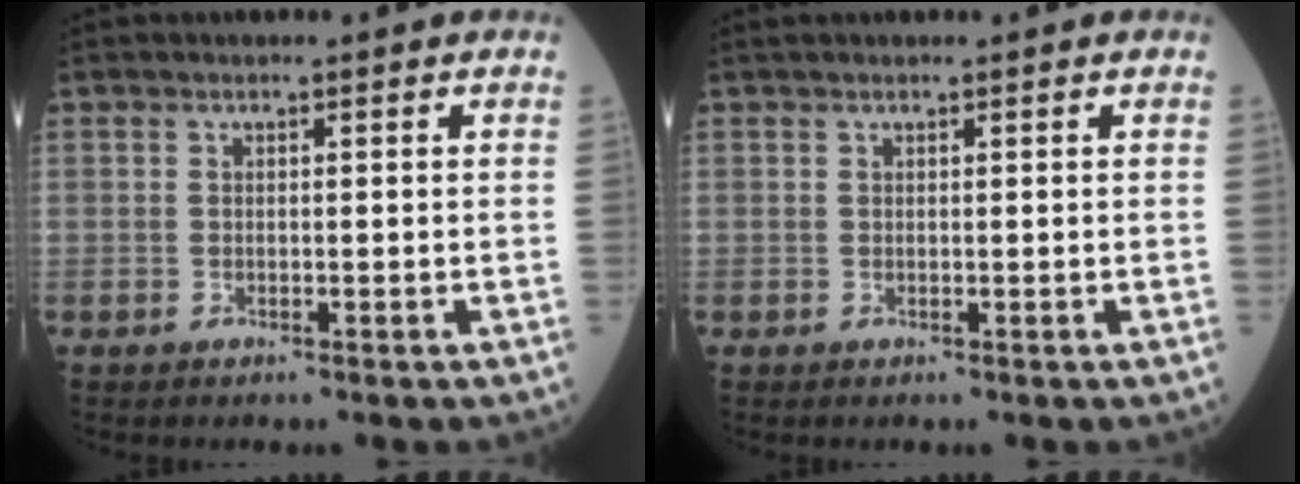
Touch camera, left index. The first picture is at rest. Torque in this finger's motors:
{"motor_torque": [0.14, -0.15, -0.05, 0.00]}